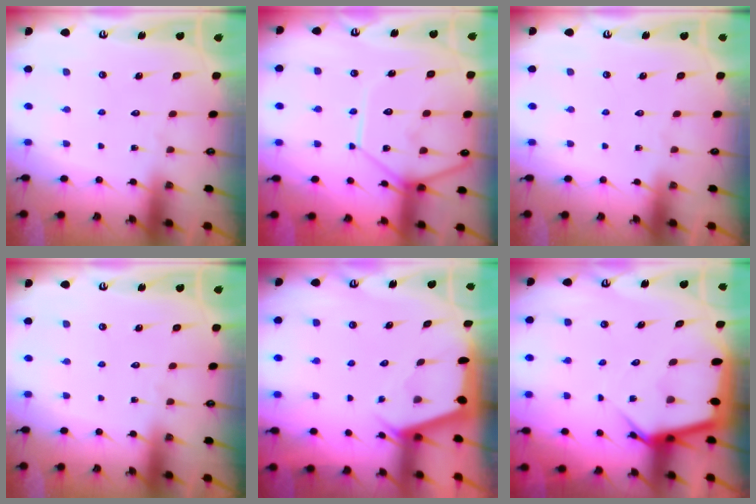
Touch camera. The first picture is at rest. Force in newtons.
{"total": 12.1, "press": 12.0, "slide": 1.3}
{"total": 0.0}
{"total": 0.0}
{"total": 2.4, "press": 2.4, "slide": 0.3}
{"total": 8.8, "press": 8.8, "slide": 0.7}